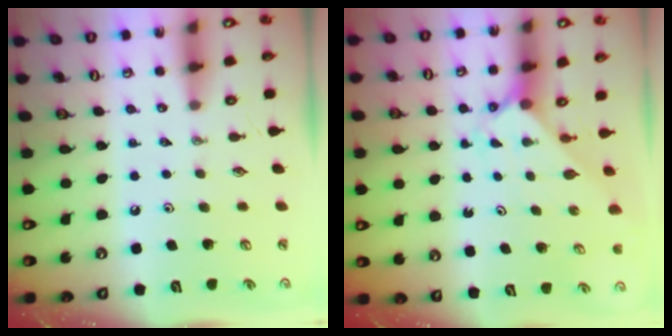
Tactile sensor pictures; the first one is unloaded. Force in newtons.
{"total": 2.1, "press": 2.1, "slide": 0.2}